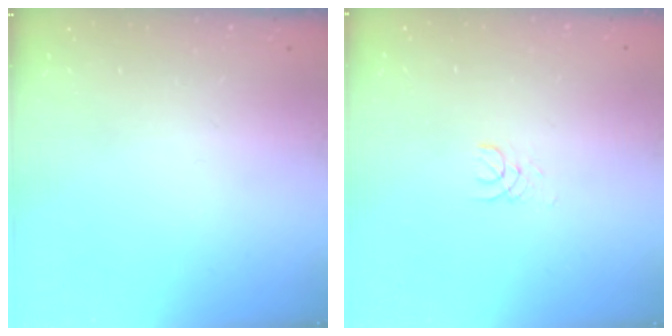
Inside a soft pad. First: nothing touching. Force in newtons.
{"total": 1.0, "press": 1.0, "slide": 0.1}